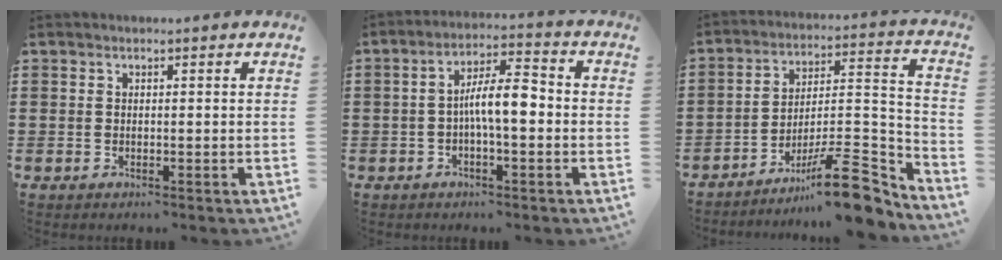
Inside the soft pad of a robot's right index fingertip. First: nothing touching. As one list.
[{"total": 7.5, "force": [-0.8, 2.2, 7.2], "torque": [-0.135, 0.010, -0.018]}, {"total": 13.8, "force": [-10.1, 3.4, 8.8], "torque": [-0.111, 0.046, -0.175]}]